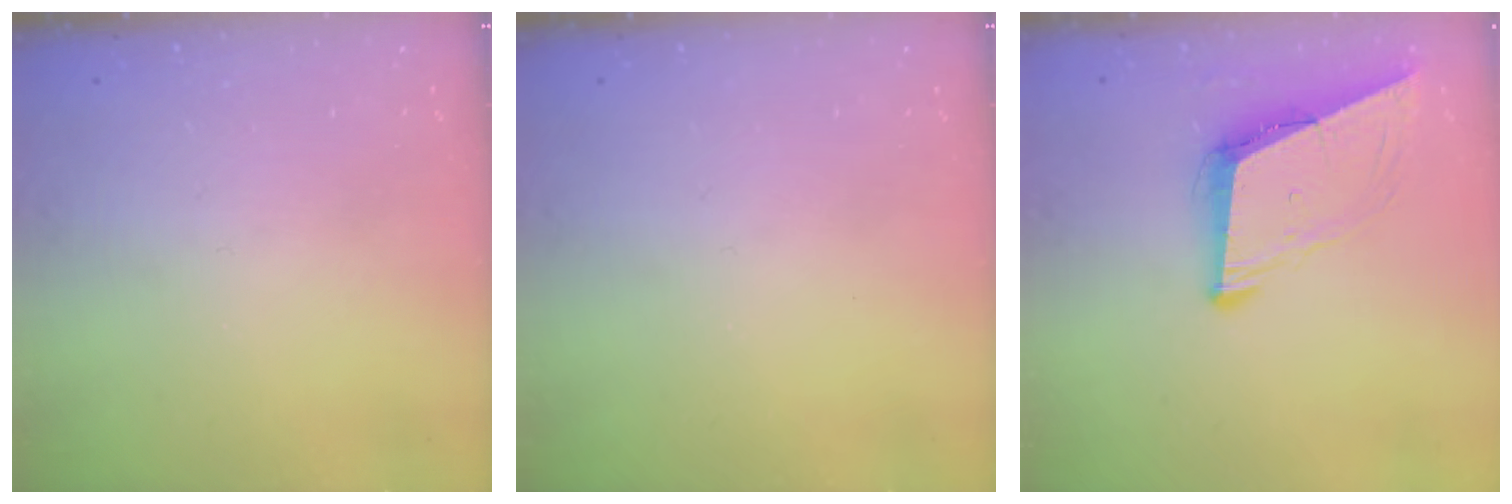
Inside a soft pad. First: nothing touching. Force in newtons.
{"total": 0.0}
{"total": 8.6, "press": 7.8, "slide": 3.6}